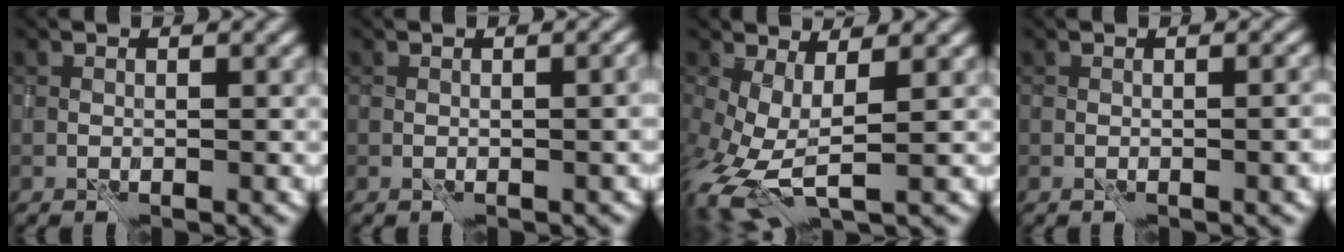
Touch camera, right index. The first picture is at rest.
{"total": 2.9, "force": [-0.5, 1.2, 2.5], "torque": [-0.012, 0.002, 0.007]}
{"total": 4.9, "force": [-0.4, 2.1, 4.4], "torque": [-0.118, -0.019, -0.009]}
{"total": 2.6, "force": [-0.5, 1.0, 2.4], "torque": [-0.008, 0.009, -0.001]}